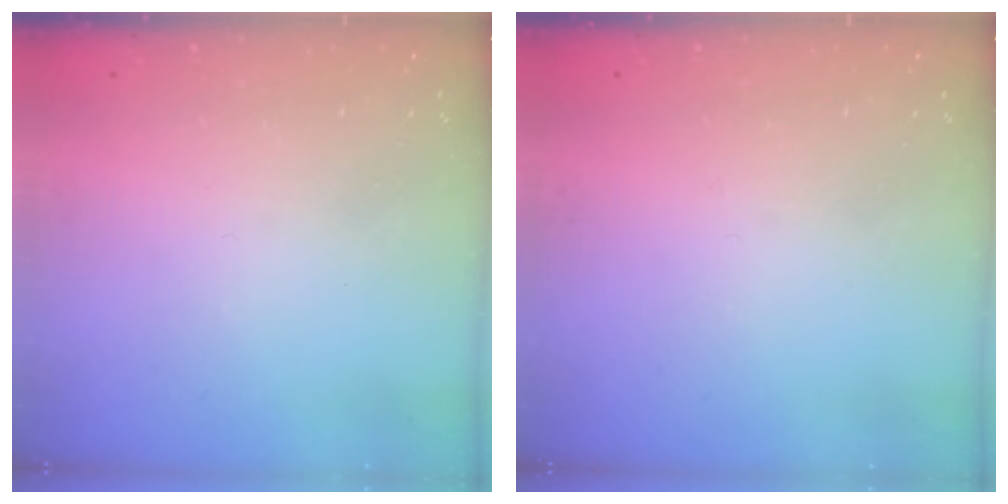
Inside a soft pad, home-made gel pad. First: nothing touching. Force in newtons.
{"total": 2.8, "press": 2.8, "slide": 0.4}